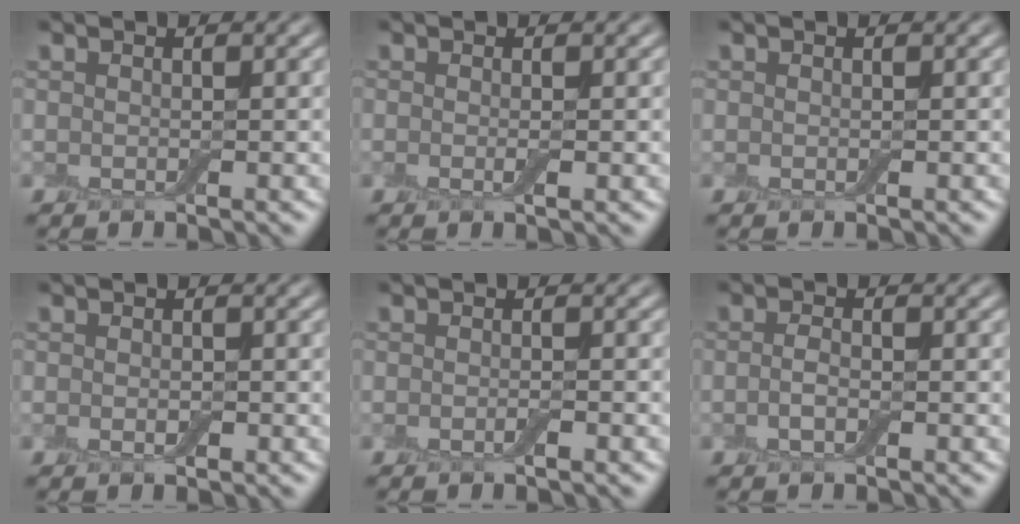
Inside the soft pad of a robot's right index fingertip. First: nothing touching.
{"total": 1.0, "force": [-0.1, 0.2, 1.0], "torque": [-0.018, -0.005, -0.003]}
{"total": 0.0}
{"total": 1.0, "force": [-0.2, 0.6, 0.8], "torque": [-0.016, -0.001, -0.003]}
{"total": 1.1, "force": [-0.5, 0.2, 0.9], "torque": [-0.017, -0.003, -0.010]}
{"total": 1.6, "force": [-0.5, 0.7, 1.4], "torque": [-0.031, -0.001, -0.013]}